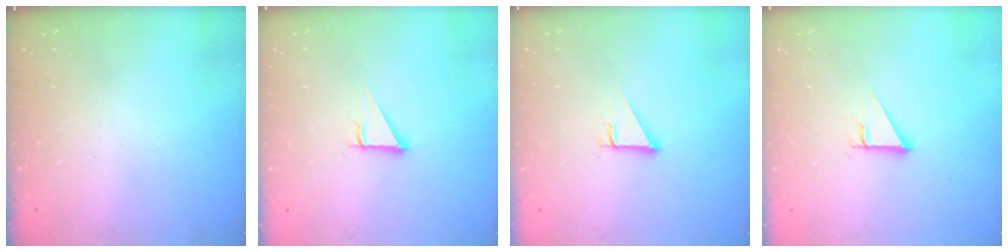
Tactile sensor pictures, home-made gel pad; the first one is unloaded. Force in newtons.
{"total": 2.8, "press": 2.8, "slide": 0.0}
{"total": 3.0, "press": 3.0, "slide": 0.1}
{"total": 2.5, "press": 2.5, "slide": 0.1}